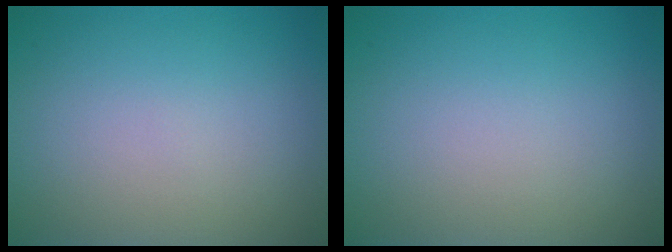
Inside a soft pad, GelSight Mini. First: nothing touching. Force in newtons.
{"total": 0.0}